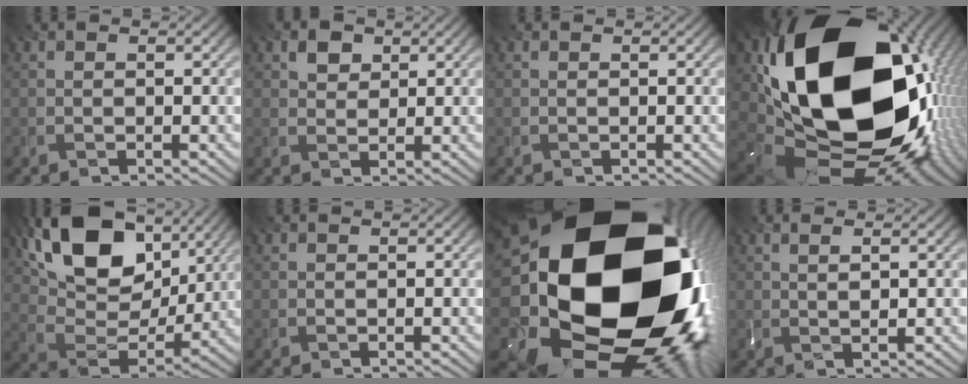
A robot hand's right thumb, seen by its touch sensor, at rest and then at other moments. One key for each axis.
{"total": 2.4, "fx": 1.6, "fy": 1.5, "fz": 0.9, "tx": -0.026, "ty": 0.001, "tz": 0.021}
{"total": 0.0}
{"total": 23.6, "fx": 4.5, "fy": 16.2, "fz": 16.6, "tx": -0.343, "ty": -0.084, "tz": 0.128}
{"total": 15.8, "fx": 8.8, "fy": 8.9, "fz": 9.7, "tx": -0.203, "ty": 0.014, "tz": 0.157}
{"total": 0.0}
{"total": 24.3, "fx": 2.4, "fy": 18.5, "fz": 15.5, "tx": -0.302, "ty": -0.100, "tz": 0.033}
{"total": 1.9, "fx": 0.8, "fy": 0.1, "fz": 1.7, "tx": -0.039, "ty": 0.005, "tz": 0.014}